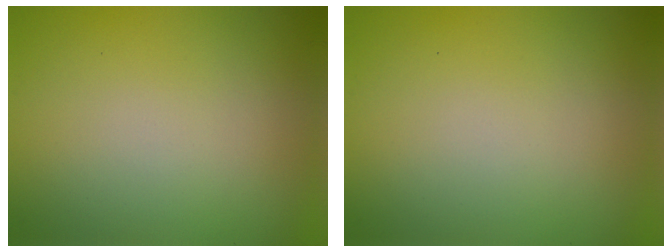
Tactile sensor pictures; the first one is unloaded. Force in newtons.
{"total": 0.0}